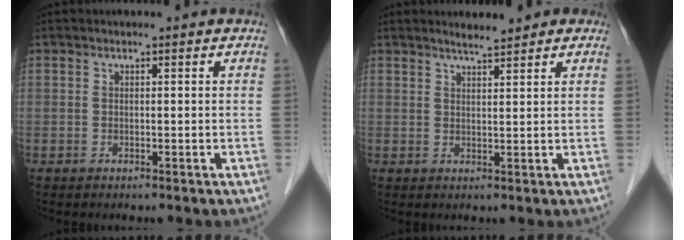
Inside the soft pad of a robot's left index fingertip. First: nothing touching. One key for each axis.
{"total": 2.6, "fx": 2.3, "fy": 0.4, "fz": 1.1, "tx": -0.021, "ty": 0.007, "tz": 0.036}